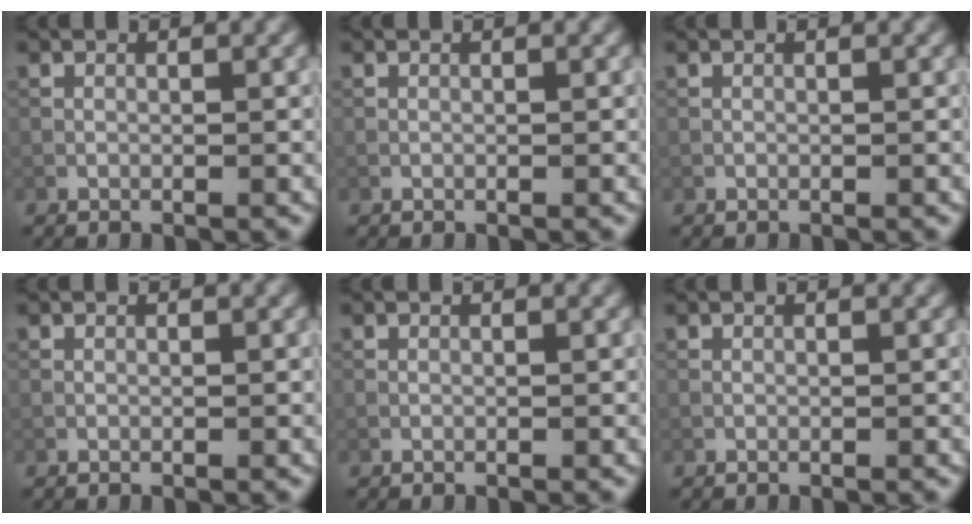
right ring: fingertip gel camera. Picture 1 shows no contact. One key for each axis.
{"total": 0.0}
{"total": 0.0}
{"total": 0.0}
{"total": 0.0}
{"total": 0.0}